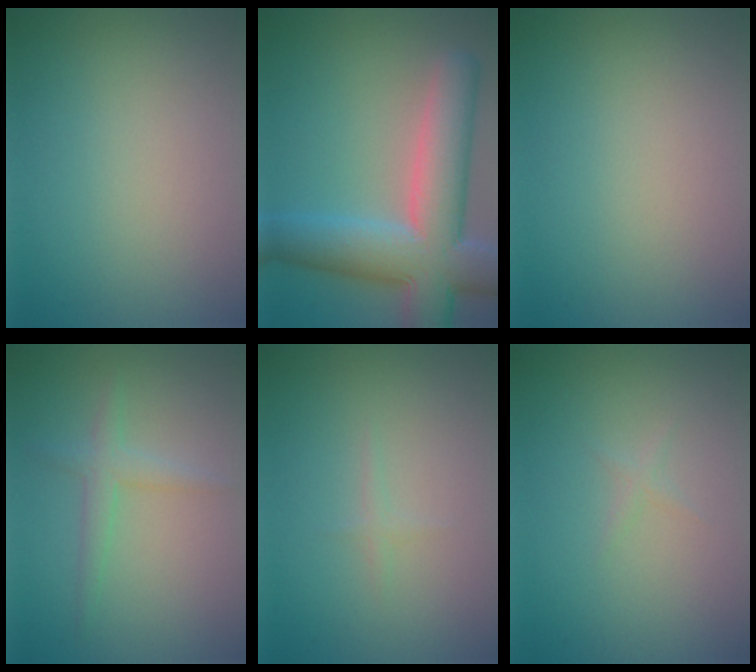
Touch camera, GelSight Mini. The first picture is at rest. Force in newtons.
{"total": 10.1, "press": 10.1, "slide": 0.8}
{"total": 0.0}
{"total": 2.0, "press": 2.0, "slide": 0.0}
{"total": 0.6, "press": 0.6, "slide": 0.1}
{"total": 0.6, "press": 0.6, "slide": 0.0}